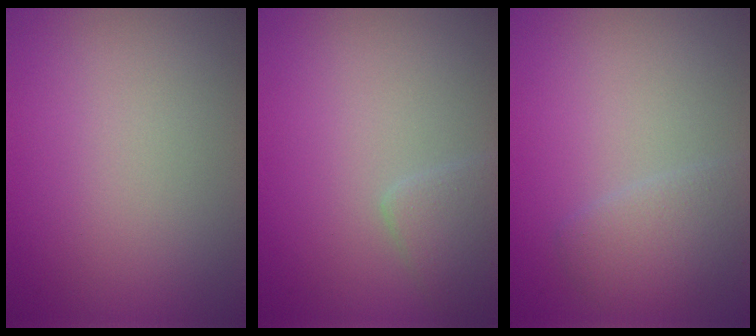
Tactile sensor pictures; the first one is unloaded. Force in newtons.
{"total": 2.1, "press": 2.1, "slide": 0.1}
{"total": 2.6, "press": 2.6, "slide": 0.2}